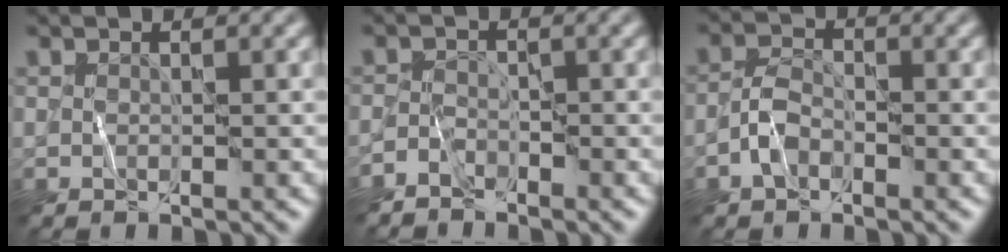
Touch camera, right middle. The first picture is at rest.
{"total": 1.8, "force": [-1.7, 0.6, 0.3], "torque": [-0.006, 0.004, -0.041]}
{"total": 2.3, "force": [-1.3, 1.3, 1.4], "torque": [-0.026, 0.010, -0.032]}